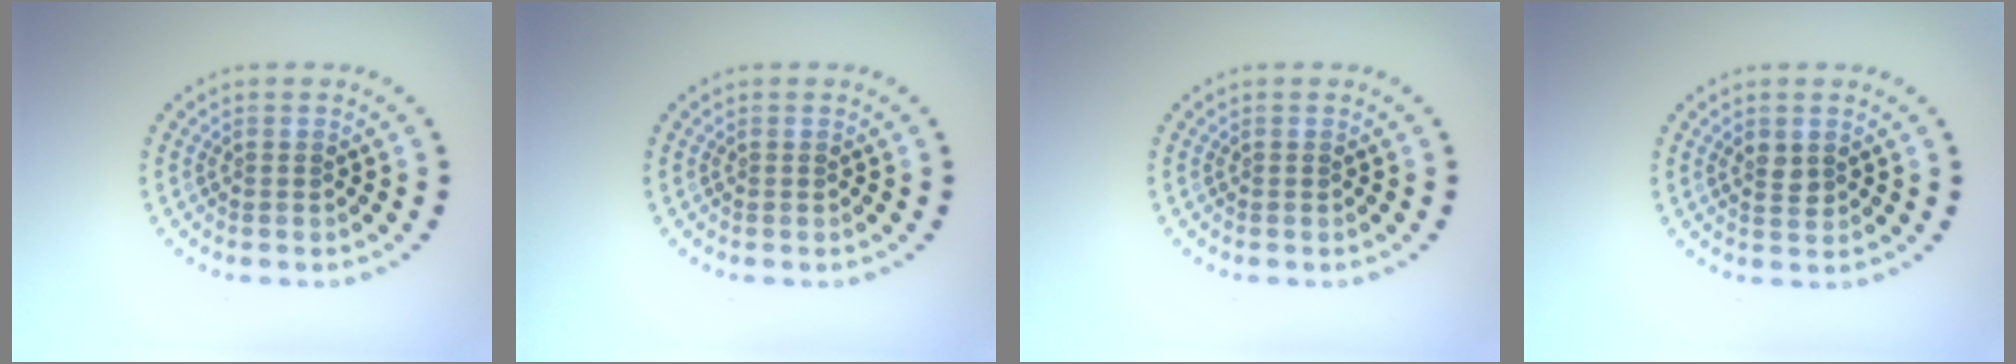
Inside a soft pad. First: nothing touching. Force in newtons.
{"total": 0.0}
{"total": 0.0}
{"total": 1.5, "press": 1.5, "slide": 0.3}